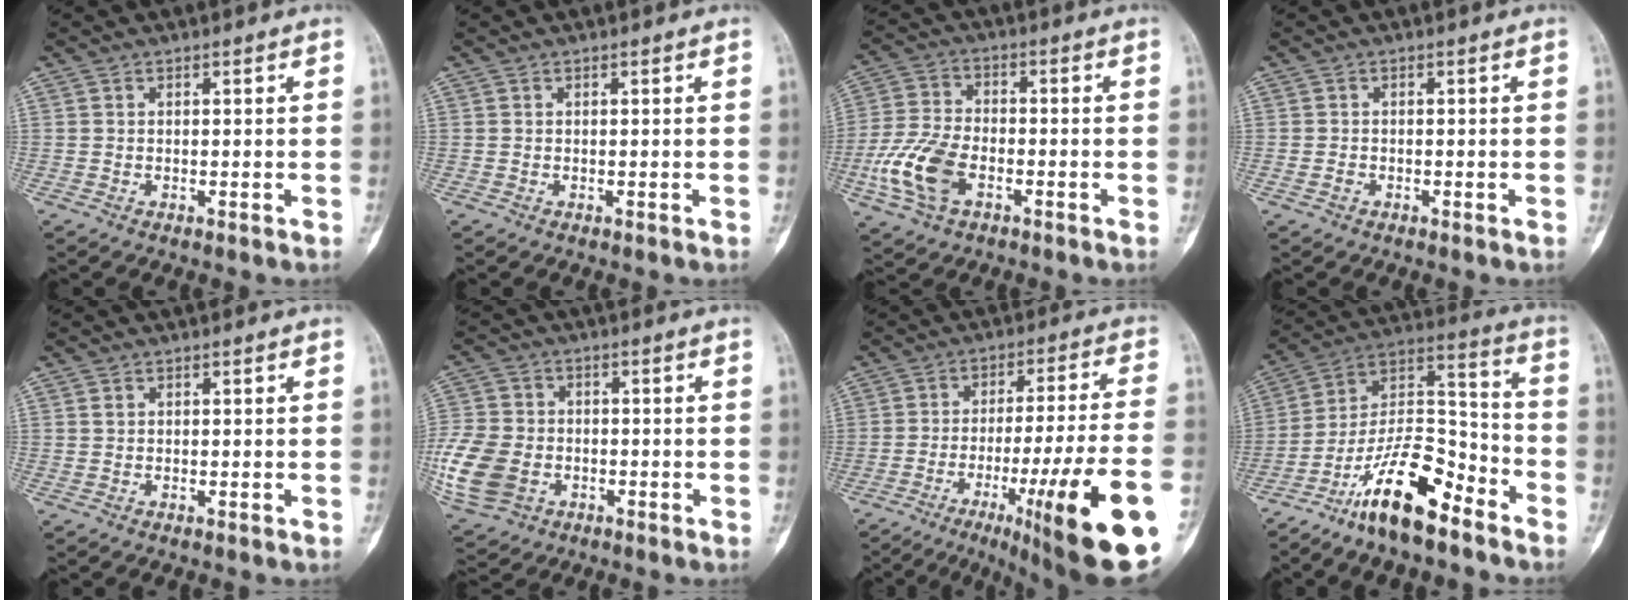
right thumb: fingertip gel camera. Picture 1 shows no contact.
{"total": 0.0}
{"total": 11.7, "force": [-4.1, 6.8, 8.6], "torque": [-0.190, 0.014, -0.082]}
{"total": 1.0, "force": [-0.4, 0.7, 0.5], "torque": [-0.005, 0.004, -0.008]}
{"total": 0.7, "force": [0.3, 0.5, 0.3], "torque": [-0.002, 0.002, 0.007]}
{"total": 16.3, "force": [-4.3, 12.3, 9.7], "torque": [-0.244, -0.001, -0.074]}
{"total": 23.5, "force": [-10.0, 2.2, 21.1], "torque": [-0.255, 0.027, -0.144]}
{"total": 16.9, "force": [-11.4, 5.5, 11.1], "torque": [-0.181, 0.092, -0.208]}